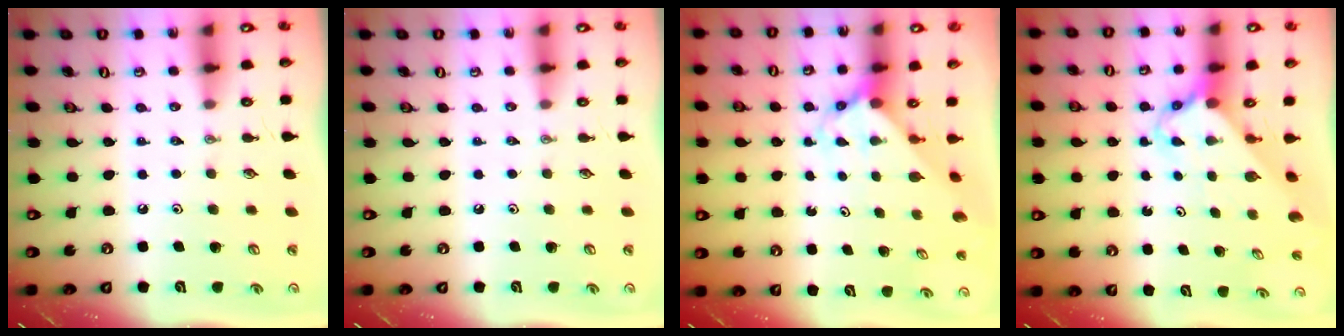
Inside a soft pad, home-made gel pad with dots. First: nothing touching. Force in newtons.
{"total": 0.0}
{"total": 3.5, "press": 3.5, "slide": 0.3}
{"total": 2.7, "press": 2.7, "slide": 0.2}